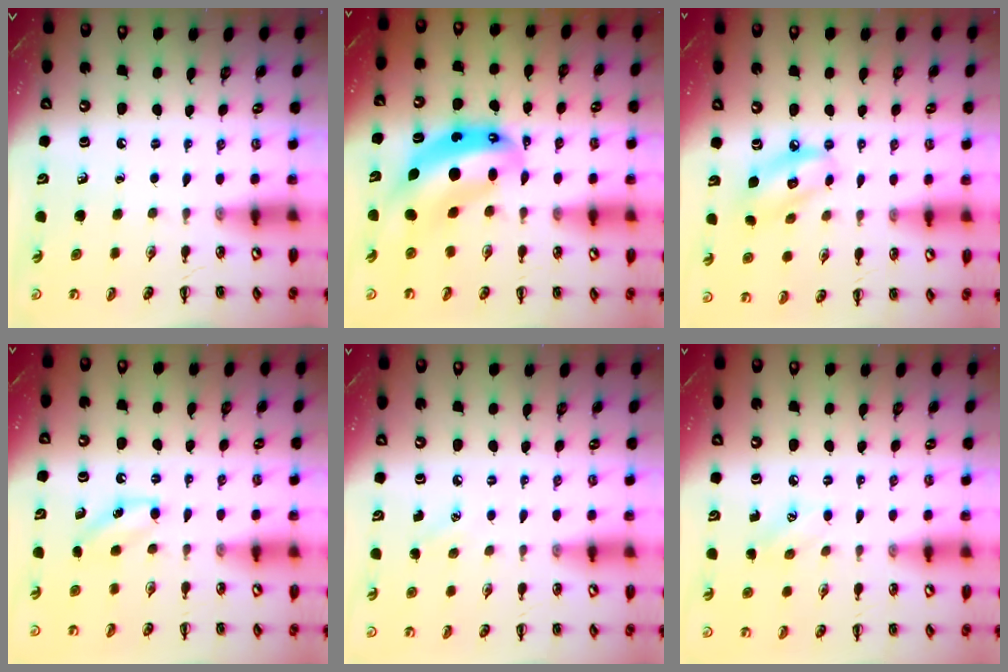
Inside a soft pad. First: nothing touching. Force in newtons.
{"total": 10.2, "press": 9.8, "slide": 2.7}
{"total": 8.0, "press": 7.8, "slide": 1.7}
{"total": 5.9, "press": 5.7, "slide": 1.5}
{"total": 5.2, "press": 5.0, "slide": 1.4}
{"total": 7.3, "press": 7.1, "slide": 1.8}